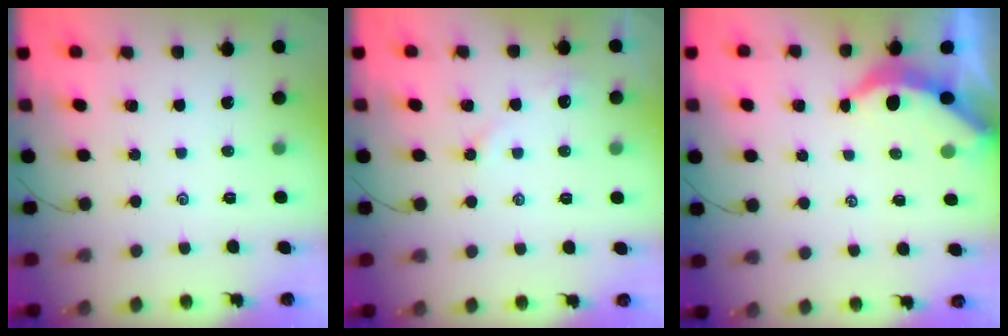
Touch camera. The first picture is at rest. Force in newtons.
{"total": 2.8, "press": 2.8, "slide": 0.5}
{"total": 3.7, "press": 3.6, "slide": 0.4}